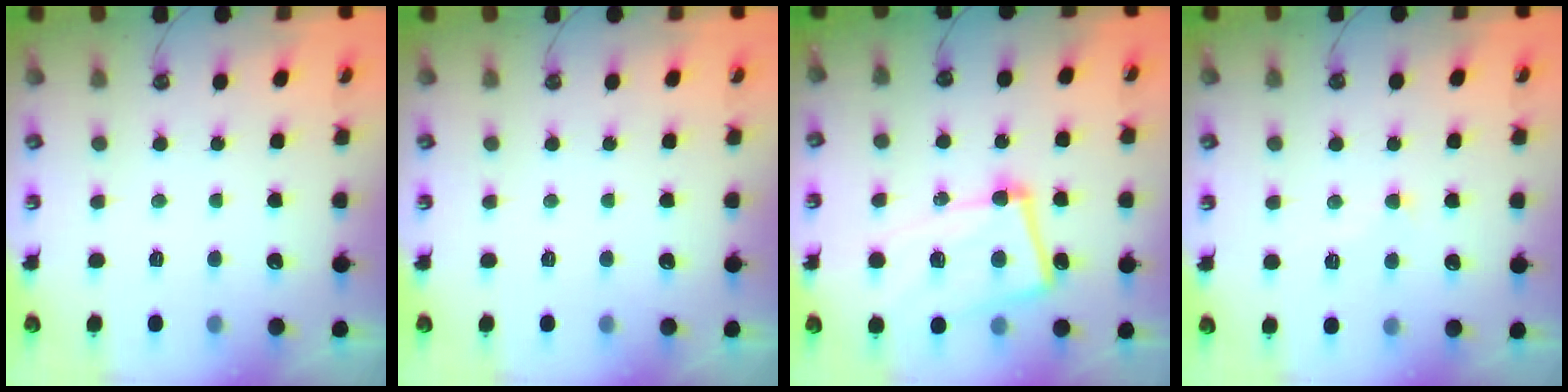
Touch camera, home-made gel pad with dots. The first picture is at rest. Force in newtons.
{"total": 0.0}
{"total": 13.2, "press": 13.1, "slide": 1.8}
{"total": 2.0, "press": 2.0, "slide": 0.4}